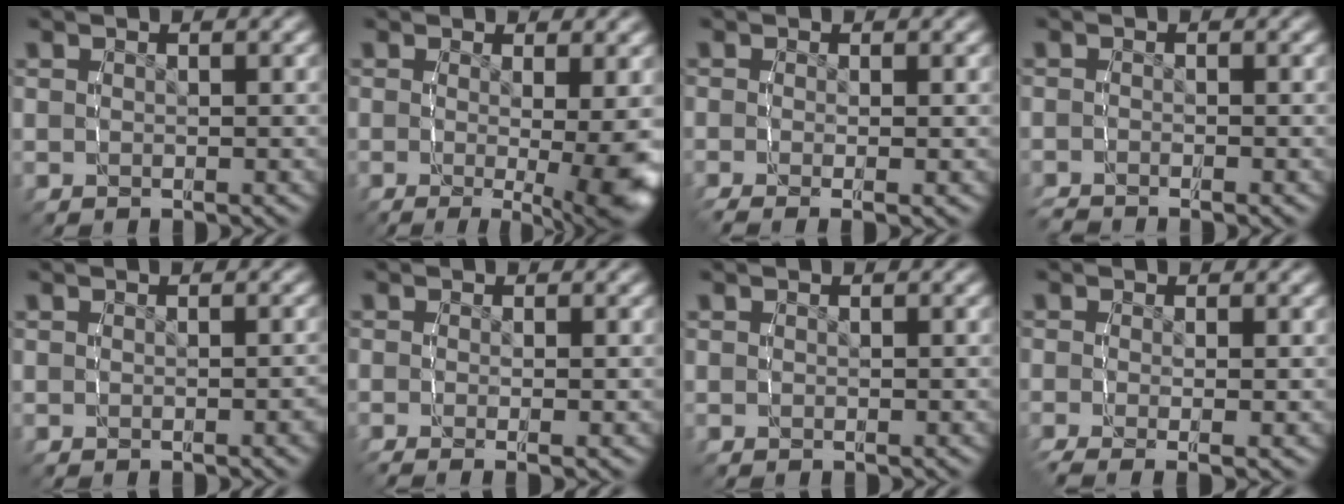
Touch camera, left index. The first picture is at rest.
{"total": 6.7, "force": [-2.7, 1.0, 6.1], "torque": [-0.077, -0.033, -0.028]}
{"total": 2.8, "force": [-1.8, 0.7, 2.0], "torque": [-0.044, -0.018, -0.020]}
{"total": 1.5, "force": [-1.5, 0.2, 0.3], "torque": [-0.005, -0.006, -0.025]}
{"total": 0.5, "force": [-0.3, 0.0, 0.4], "torque": [-0.005, 0.005, -0.007]}
{"total": 2.0, "force": [-1.4, 0.4, 1.5], "torque": [-0.032, -0.013, -0.016]}
{"total": 0.0}
{"total": 3.6, "force": [-2.4, 1.1, 2.5], "torque": [-0.053, -0.022, -0.027]}